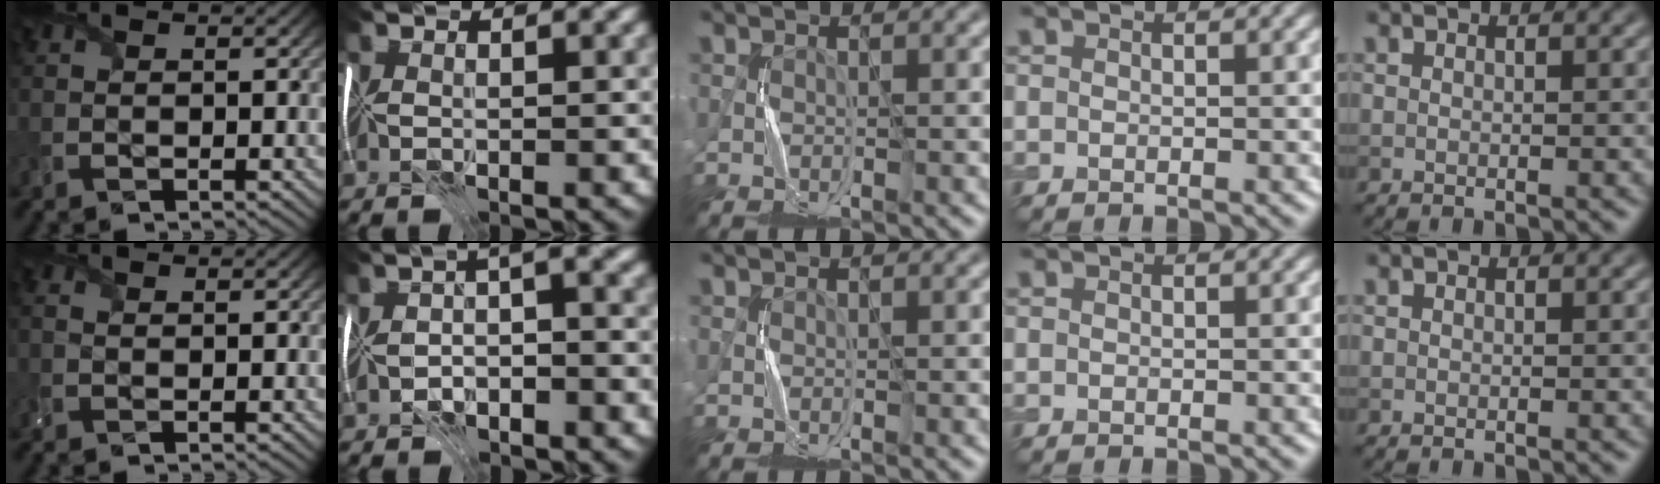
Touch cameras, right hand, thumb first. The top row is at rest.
{"thumb": {"total": 1.4, "force": [0.0, 1.1, 0.9], "torque": [-0.026, -0.002, 0.001]}, "index": {"total": 3.2, "force": [-1.9, 1.1, 2.4], "torque": [-0.035, 0.004, -0.042]}}